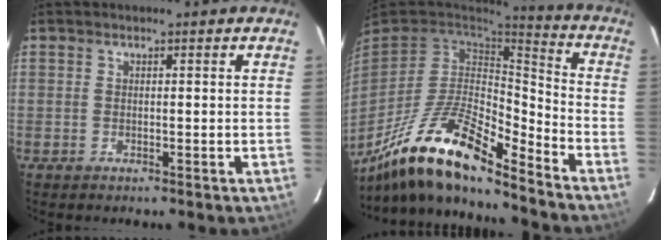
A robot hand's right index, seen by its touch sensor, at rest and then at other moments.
{"total": 19.1, "force": [-13.4, 4.6, 12.8], "torque": [-0.253, -0.026, -0.254]}